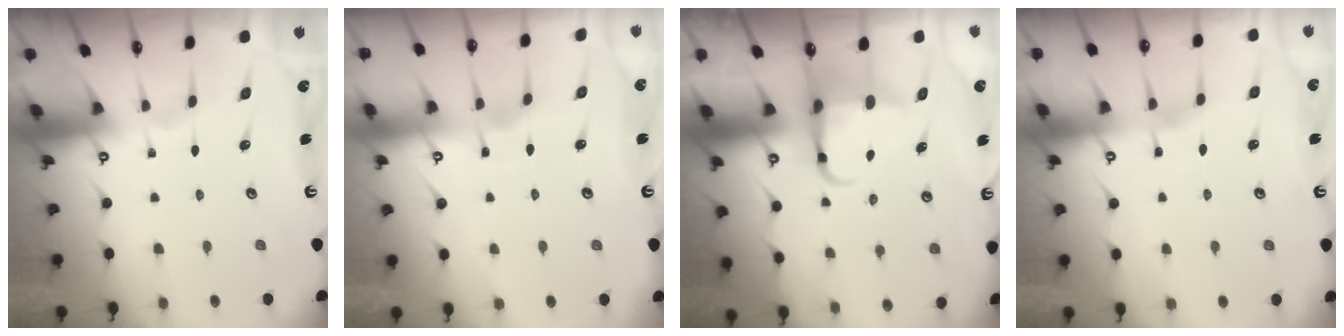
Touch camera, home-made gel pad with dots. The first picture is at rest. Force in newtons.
{"total": 2.6, "press": 2.6, "slide": 0.3}
{"total": 5.7, "press": 5.6, "slide": 1.0}
{"total": 2.8, "press": 2.8, "slide": 0.3}